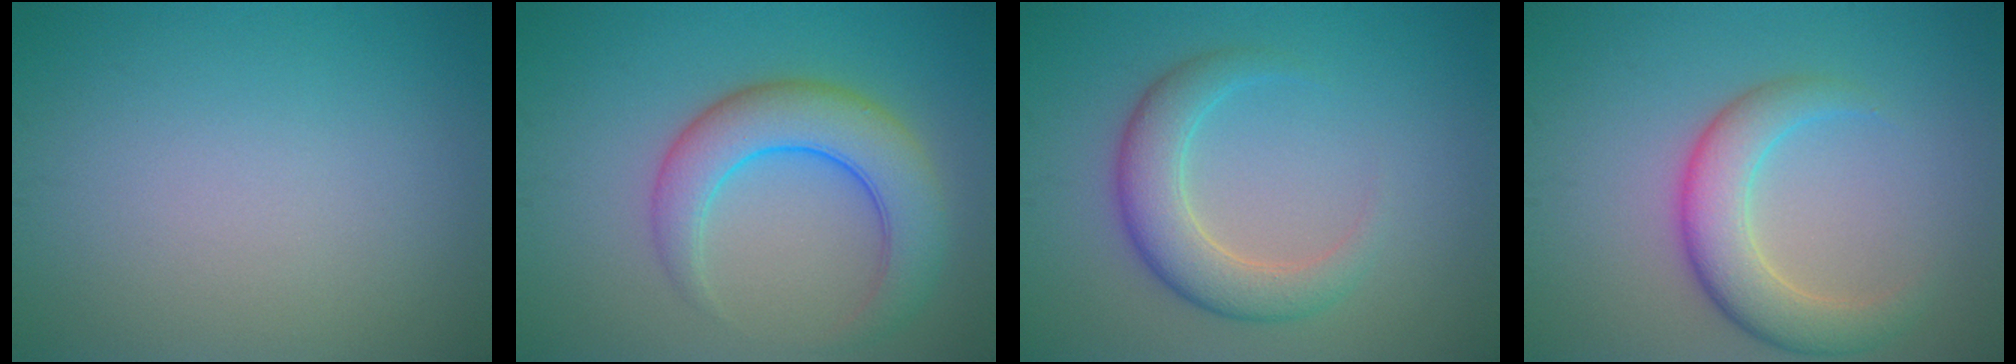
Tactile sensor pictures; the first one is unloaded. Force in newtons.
{"total": 6.1, "press": 6.1, "slide": 0.4}
{"total": 4.6, "press": 4.6, "slide": 0.2}
{"total": 4.8, "press": 4.8, "slide": 0.1}